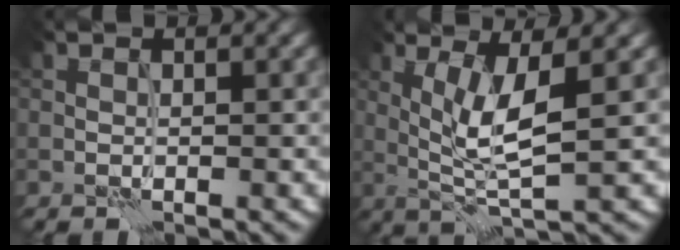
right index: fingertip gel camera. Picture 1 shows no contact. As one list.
[{"total": 4.9, "force": [0.9, 0.8, 4.8], "torque": [-0.101, -0.005, 0.023]}]